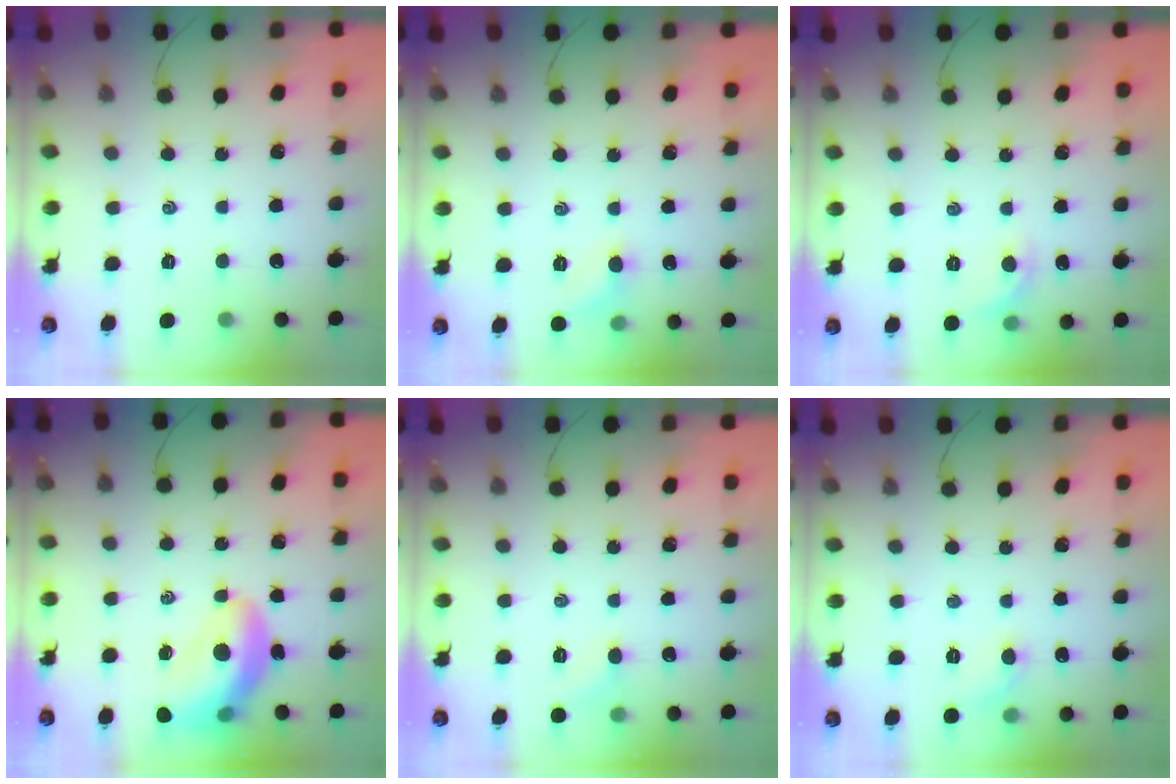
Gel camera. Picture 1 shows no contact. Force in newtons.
{"total": 5.5, "press": 5.2, "slide": 1.8}
{"total": 4.8, "press": 4.7, "slide": 1.2}
{"total": 13.5, "press": 13.0, "slide": 3.7}
{"total": 4.0, "press": 3.8, "slide": 1.2}
{"total": 5.0, "press": 4.8, "slide": 1.6}